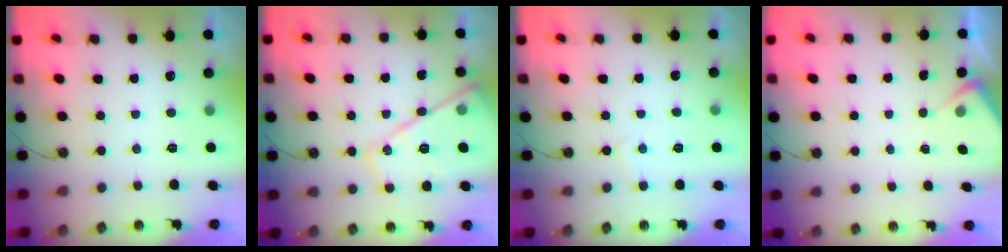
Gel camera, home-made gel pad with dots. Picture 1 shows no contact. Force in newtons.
{"total": 16.3, "press": 16.2, "slide": 1.7}
{"total": 3.0, "press": 3.0, "slide": 0.5}
{"total": 2.8, "press": 2.7, "slide": 0.4}